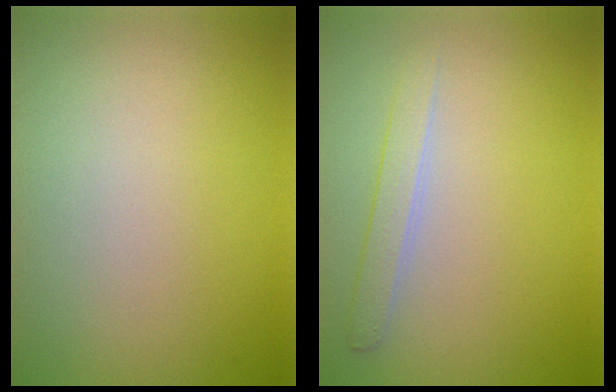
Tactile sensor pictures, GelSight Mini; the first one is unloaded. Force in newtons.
{"total": 1.7, "press": 1.7, "slide": 0.0}